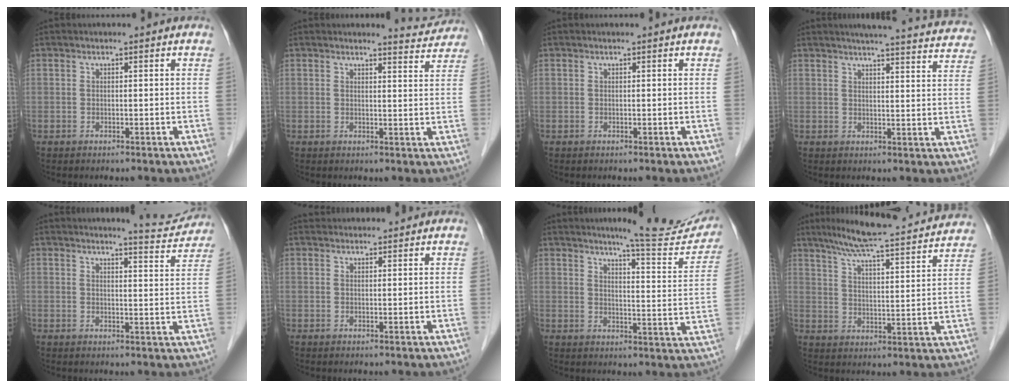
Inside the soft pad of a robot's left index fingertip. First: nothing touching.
{"total": 3.9, "force": [3.9, 0.3, 0.0], "torque": [-0.005, -0.020, 0.034]}
{"total": 0.0}
{"total": 20.2, "force": [19.0, 1.5, 6.8], "torque": [-0.081, -0.029, 0.212]}
{"total": 5.8, "force": [5.7, 0.0, 0.7], "torque": [-0.020, -0.020, 0.063]}
{"total": 4.1, "force": [4.0, 0.7, 0.5], "torque": [-0.008, 0.037, 0.058]}
{"total": 14.3, "force": [13.0, 1.0, 5.9], "torque": [-0.063, -0.040, 0.151]}
{"total": 20.8, "force": [18.6, 1.6, 9.1], "torque": [-0.143, 0.008, 0.252]}